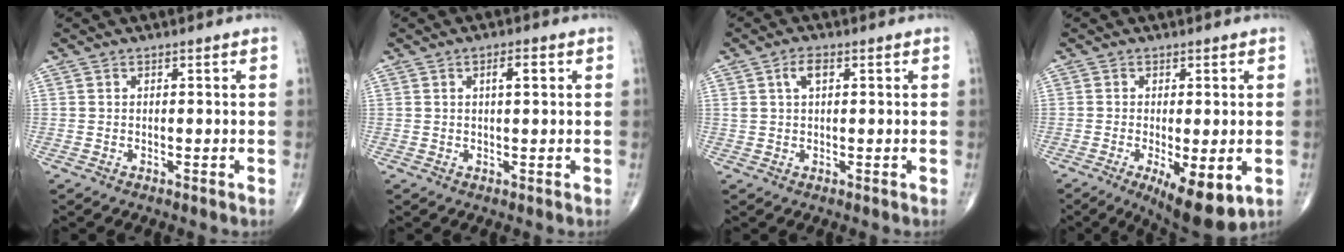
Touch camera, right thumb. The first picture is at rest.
{"total": 2.7, "force": [0.8, 0.9, 2.4], "torque": [-0.039, 0.000, 0.012]}
{"total": 3.1, "force": [1.1, 1.5, 2.4], "torque": [-0.046, 0.006, 0.023]}
{"total": 10.1, "force": [-3.3, 3.4, 8.9], "torque": [-0.132, -0.020, -0.045]}